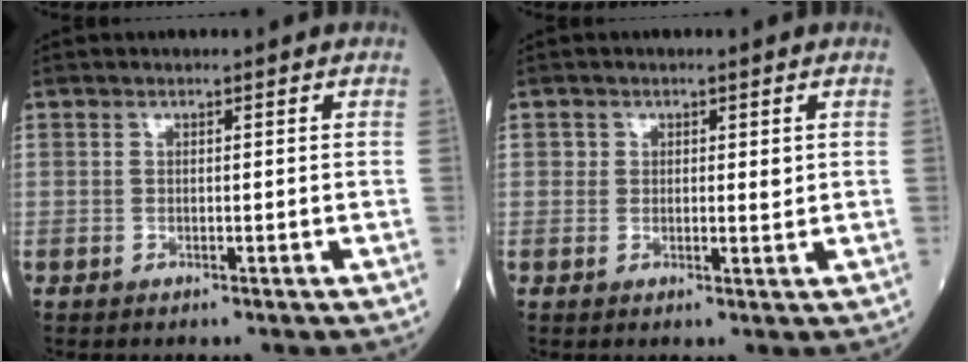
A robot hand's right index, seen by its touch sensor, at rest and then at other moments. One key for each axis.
{"total": 1.7, "fx": 0.5, "fy": 1.1, "fz": 1.1, "tx": -0.010, "ty": -0.002, "tz": 0.004}